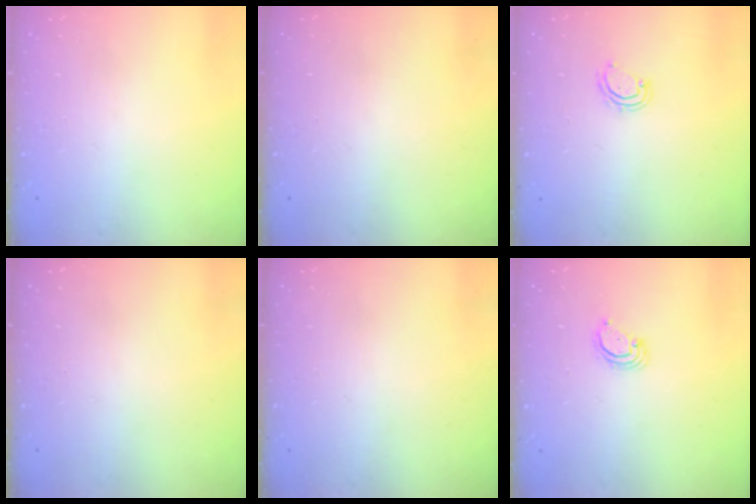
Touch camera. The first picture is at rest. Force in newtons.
{"total": 0.0}
{"total": 4.1, "press": 4.1, "slide": 0.3}
{"total": 0.0}
{"total": 0.0}
{"total": 2.9, "press": 2.9, "slide": 0.3}